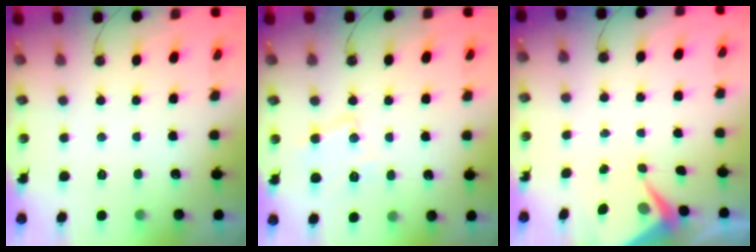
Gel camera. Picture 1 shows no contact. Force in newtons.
{"total": 10.0, "press": 10.0, "slide": 0.7}
{"total": 5.3, "press": 5.3, "slide": 0.6}